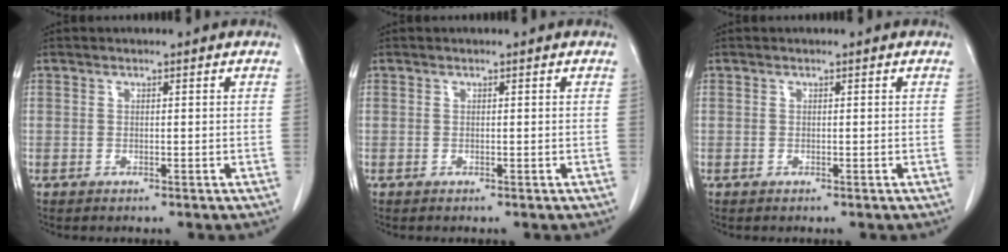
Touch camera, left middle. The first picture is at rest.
{"total": 0.0}
{"total": 0.0}